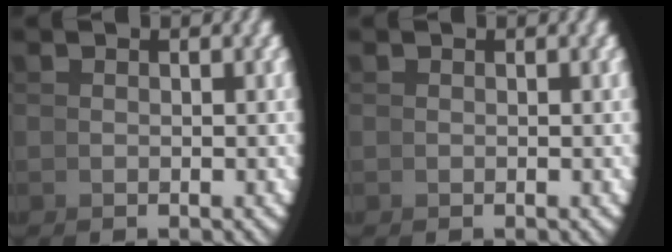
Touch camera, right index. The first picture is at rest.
{"total": 0.0}